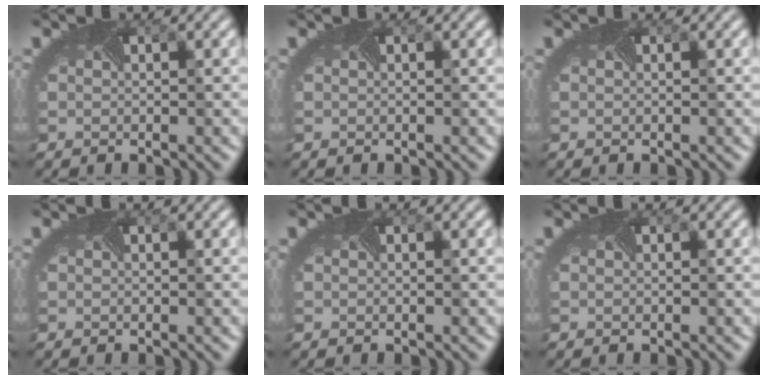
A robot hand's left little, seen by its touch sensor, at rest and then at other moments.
{"total": 0.0}
{"total": 0.0}
{"total": 0.0}
{"total": 0.0}
{"total": 0.0}